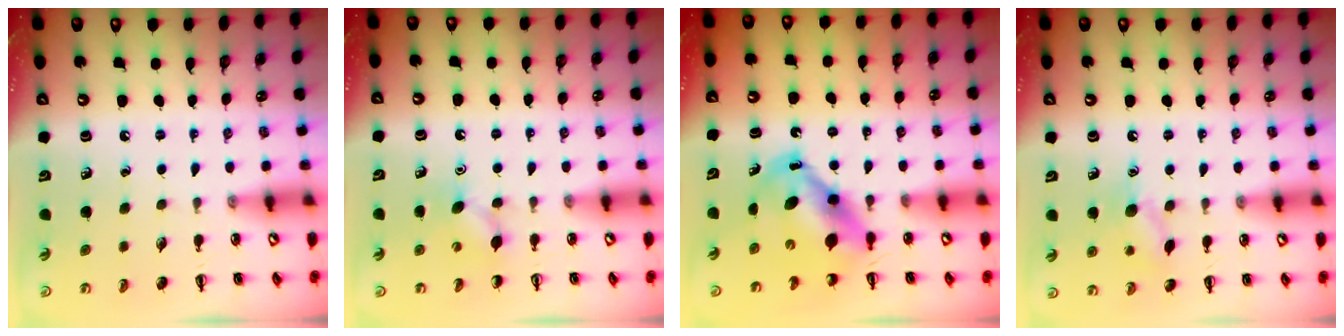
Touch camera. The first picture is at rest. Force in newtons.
{"total": 4.7, "press": 4.4, "slide": 1.5}
{"total": 6.9, "press": 6.6, "slide": 2.0}
{"total": 9.4, "press": 9.3, "slide": 1.5}